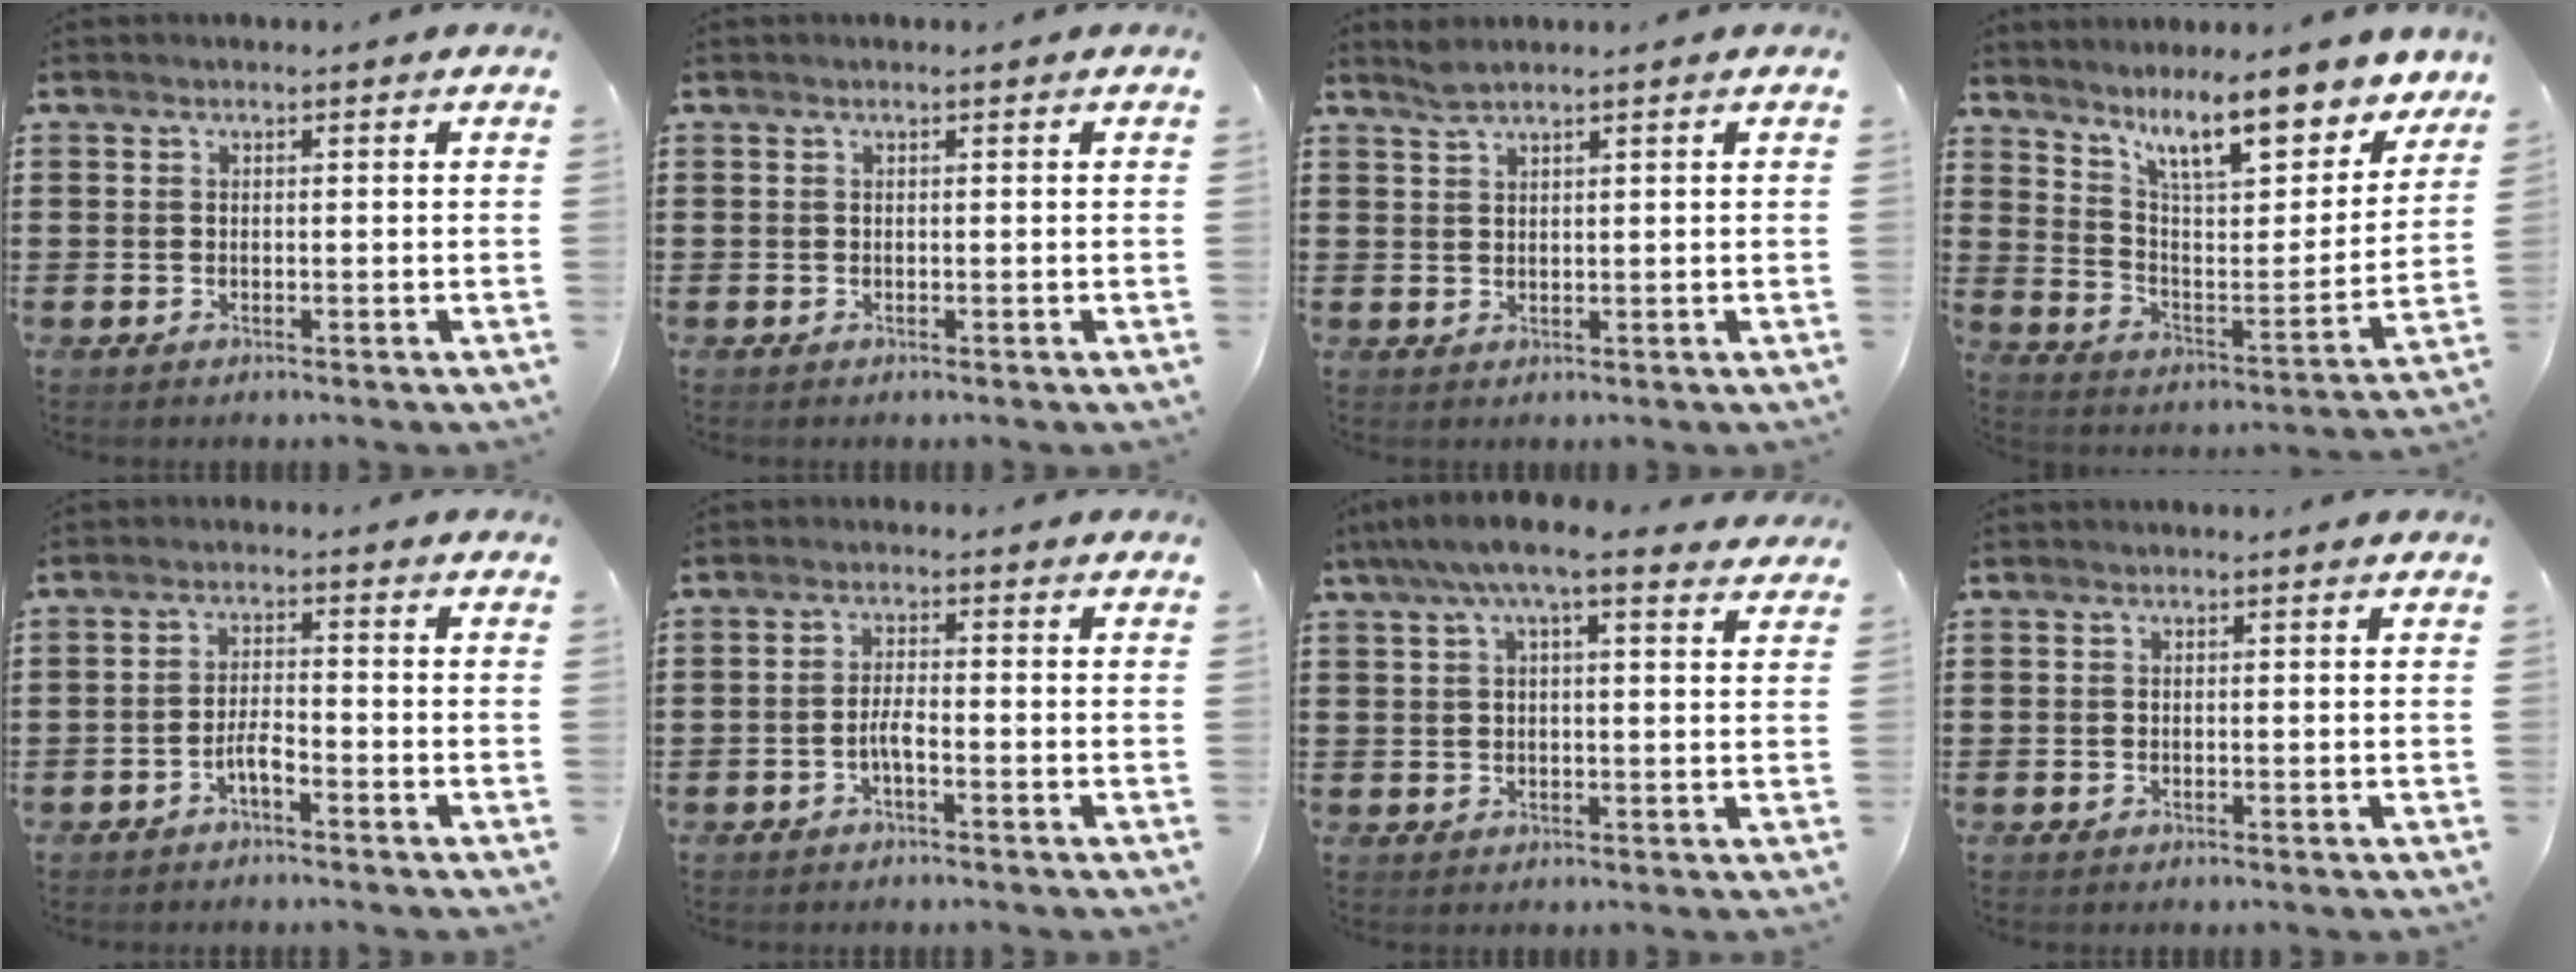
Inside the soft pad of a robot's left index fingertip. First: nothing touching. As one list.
[{"total": 0.0}, {"total": 1.9, "force": [1.6, 0.1, 0.9], "torque": [-0.021, -0.001, 0.031]}, {"total": 11.6, "force": [9.1, 2.2, 6.8], "torque": [-0.129, -0.055, 0.155]}, {"total": 3.2, "force": [-1.9, 0.7, 2.4], "torque": [-0.051, 0.005, -0.038]}, {"total": 2.6, "force": [-1.2, 0.5, 2.2], "torque": [-0.049, 0.000, -0.023]}, {"total": 6.4, "force": [4.4, 1.2, 4.6], "torque": [-0.098, 0.001, 0.075]}, {"total": 0.0}]